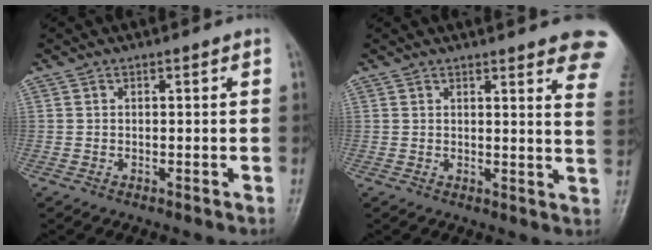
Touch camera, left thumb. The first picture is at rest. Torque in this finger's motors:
{"motor_torque": [2.87, 1.73, 1.52, -1.25, 0.07]}